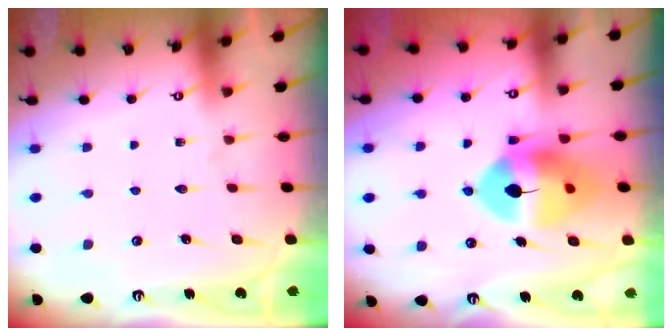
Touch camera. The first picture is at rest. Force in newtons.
{"total": 13.1, "press": 12.9, "slide": 2.1}